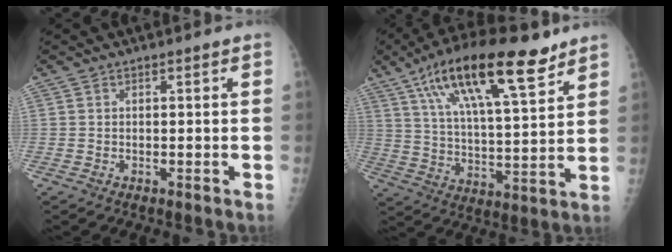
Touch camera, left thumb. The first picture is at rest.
{"total": 21.6, "force": [12.7, 6.6, 16.2], "torque": [-0.263, -0.028, 0.219]}